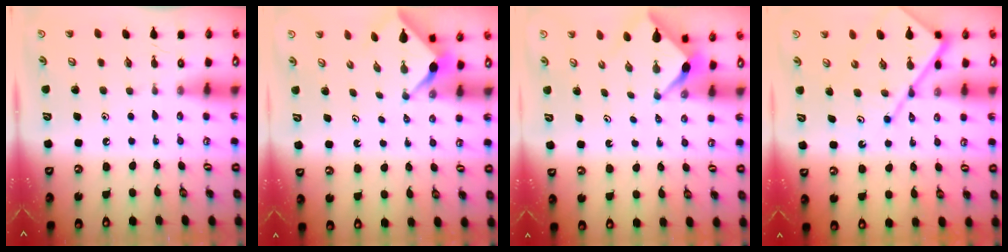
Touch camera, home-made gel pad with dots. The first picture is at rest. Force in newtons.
{"total": 2.3, "press": 2.3, "slide": 0.3}
{"total": 2.4, "press": 2.4, "slide": 0.2}
{"total": 11.1, "press": 11.0, "slide": 1.3}